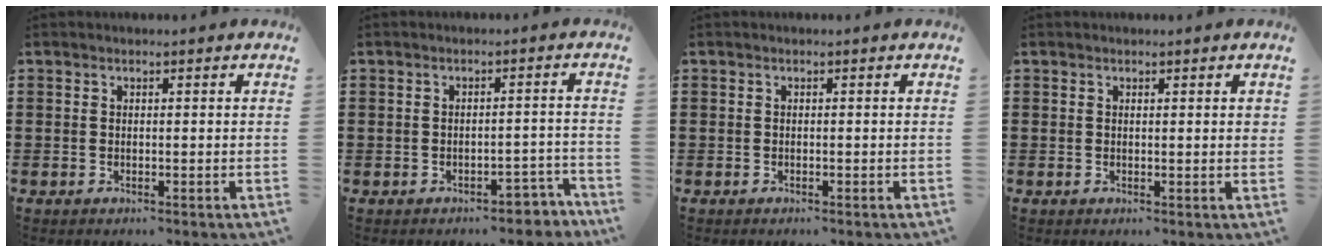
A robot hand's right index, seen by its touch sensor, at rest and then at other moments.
{"total": 3.2, "force": [-3.0, 1.0, 0.5], "torque": [-0.012, 0.005, -0.062]}
{"total": 0.5, "force": [-0.5, 0.2, -0.1], "torque": [0.001, 0.002, -0.012]}
{"total": 0.8, "force": [0.3, 0.1, 0.7], "torque": [-0.008, 0.000, 0.003]}